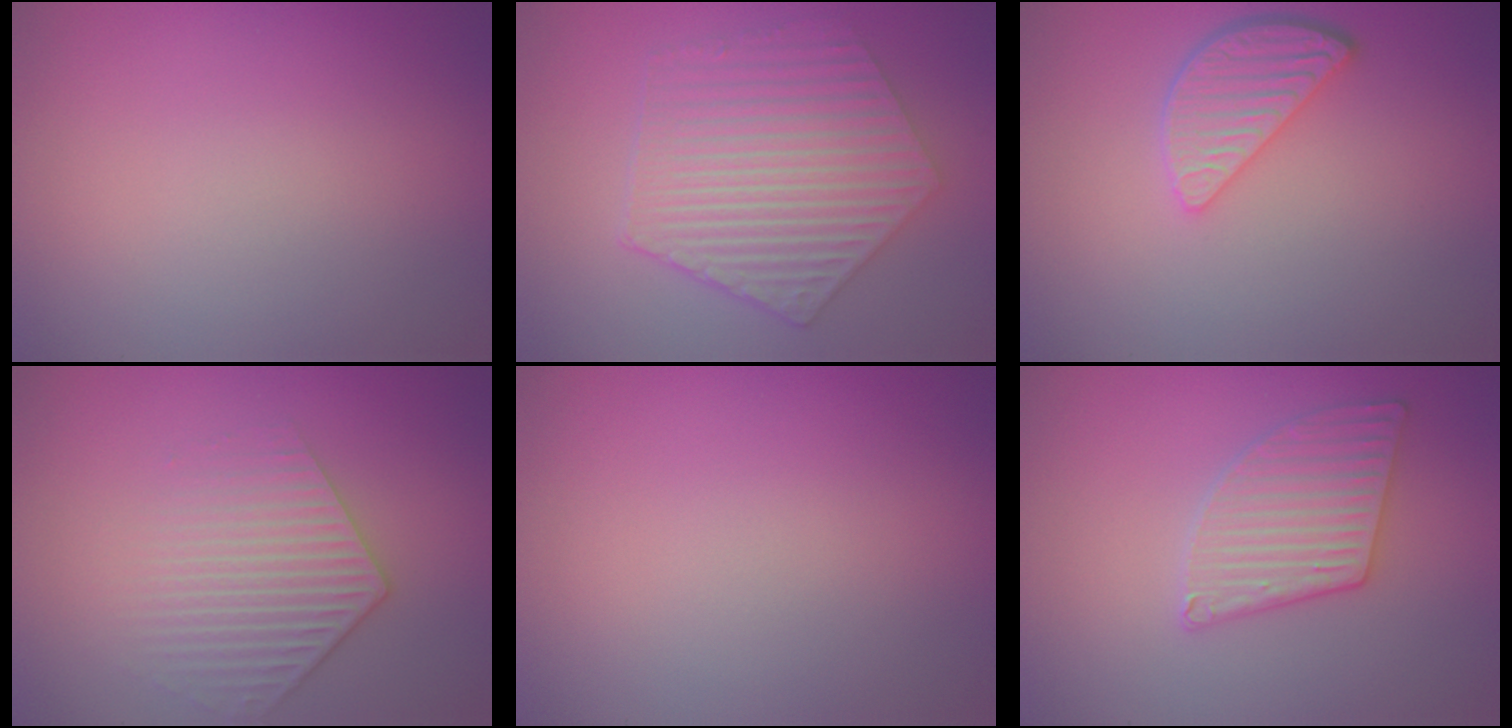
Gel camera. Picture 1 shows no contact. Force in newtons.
{"total": 6.5, "press": 5.0, "slide": 4.1}
{"total": 3.4, "press": 2.9, "slide": 1.8}
{"total": 3.1, "press": 2.8, "slide": 1.4}
{"total": 0.0}
{"total": 3.4, "press": 3.3, "slide": 0.7}